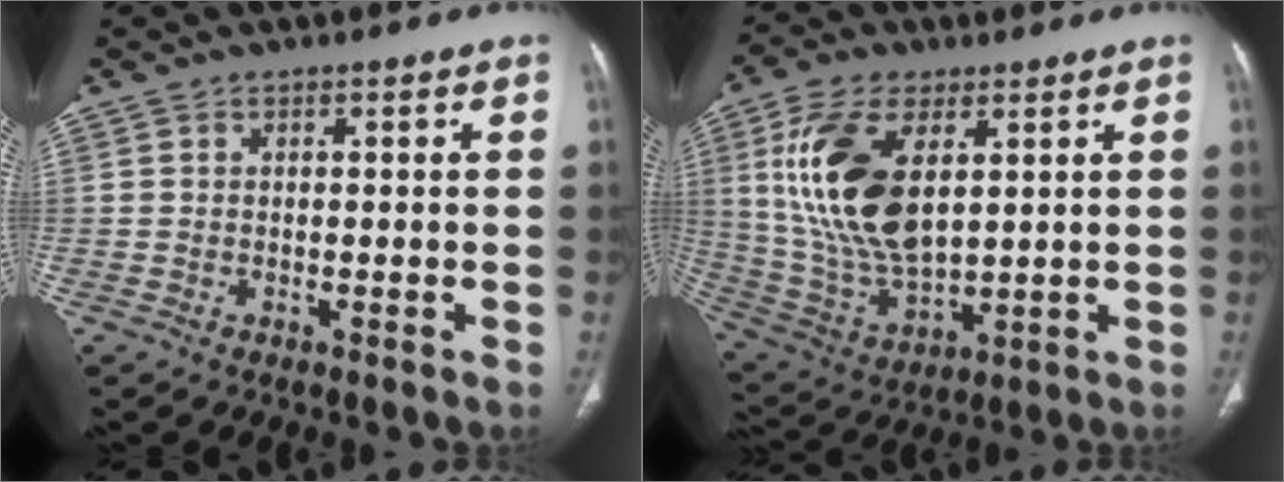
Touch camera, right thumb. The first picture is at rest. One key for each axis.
{"total": 18.3, "fx": 5.0, "fy": 9.3, "fz": 14.9, "tx": -0.296, "ty": -0.020, "tz": 0.105}